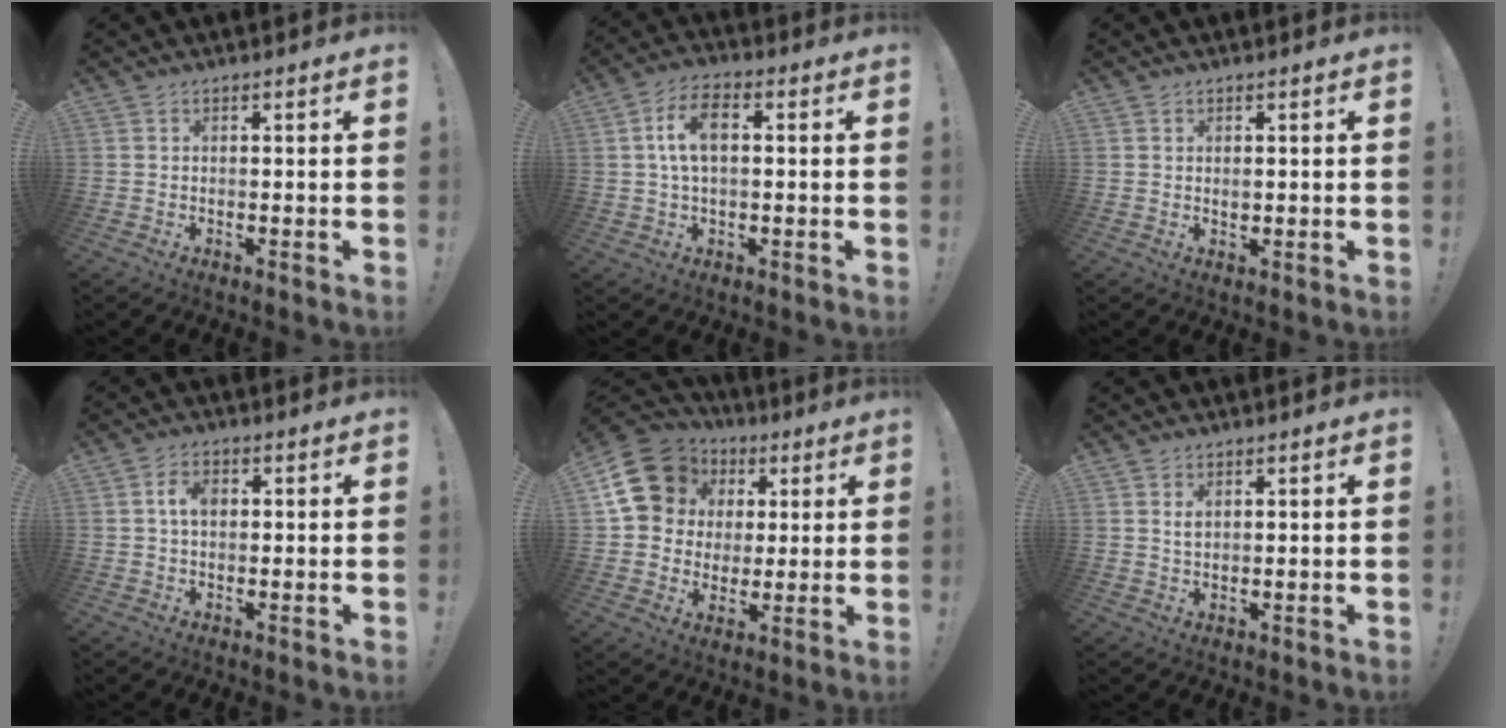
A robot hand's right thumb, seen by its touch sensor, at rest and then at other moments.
{"total": 8.8, "force": [1.2, 5.1, 7.1], "torque": [-0.121, 0.009, 0.024]}
{"total": 1.1, "force": [0.3, 0.9, 0.6], "torque": [0.005, -0.003, 0.002]}
{"total": 4.7, "force": [0.6, 2.8, 3.8], "torque": [-0.058, 0.004, 0.009]}
{"total": 16.5, "force": [6.1, 13.4, 7.5], "torque": [-0.115, -0.024, 0.129]}
{"total": 2.1, "force": [1.2, 1.1, 1.3], "torque": [-0.011, -0.006, 0.019]}